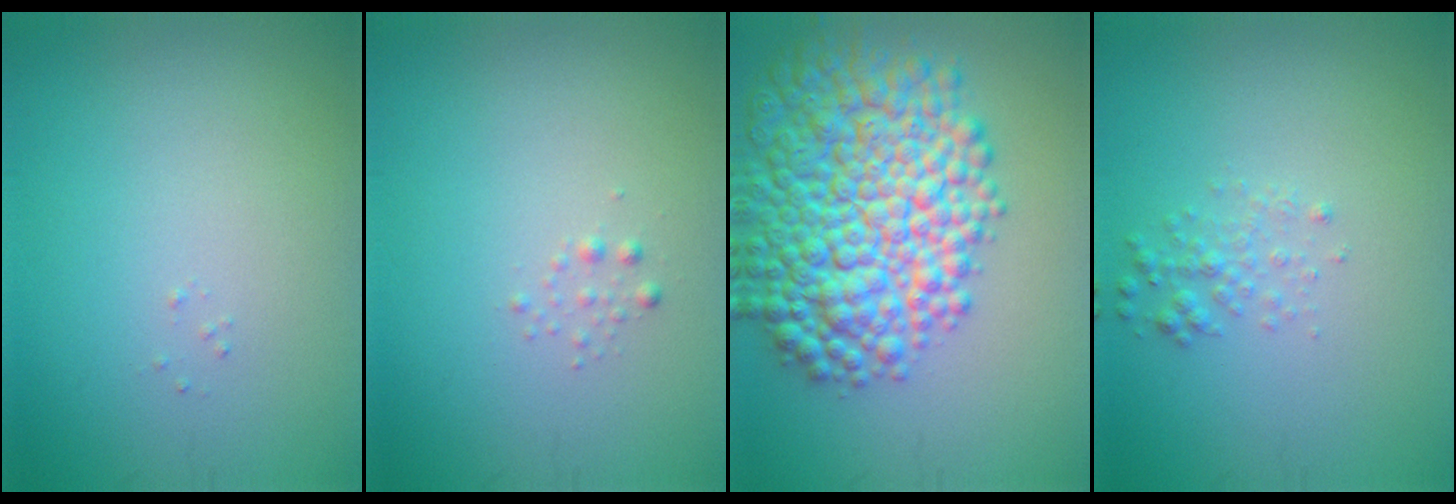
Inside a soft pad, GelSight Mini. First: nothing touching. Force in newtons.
{"total": 0.6, "press": 0.6, "slide": 0.1}
{"total": 11.7, "press": 11.7, "slide": 0.2}
{"total": 1.4, "press": 1.4, "slide": 0.0}